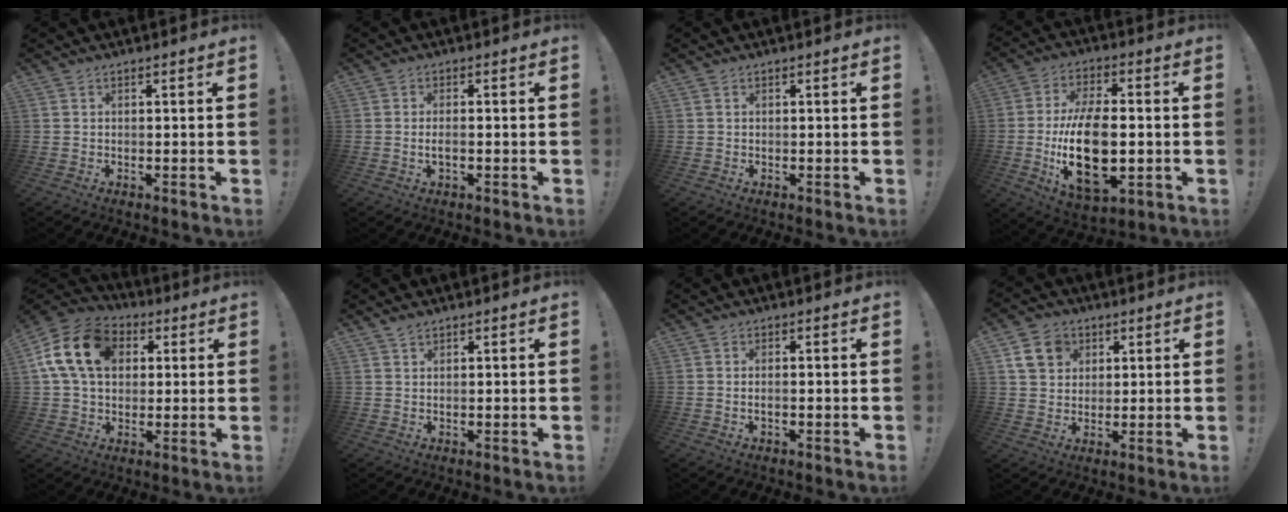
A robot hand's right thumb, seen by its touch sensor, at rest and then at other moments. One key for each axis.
{"total": 2.5, "fx": -0.7, "fy": 0.7, "fz": 2.3, "tx": -0.037, "ty": 0.002, "tz": -0.014}
{"total": 0.0}
{"total": 21.1, "fx": -2.8, "fy": 11.1, "fz": 17.7, "tx": -0.328, "ty": -0.005, "tz": -0.043}
{"total": 17.3, "fx": 4.9, "fy": 12.7, "fz": 10.7, "tx": -0.186, "ty": 0.005, "tz": 0.095}
{"total": 1.3, "fx": 1.0, "fy": 0.3, "fz": 0.8, "tx": -0.011, "ty": 0.000, "tz": 0.018}
{"total": 1.5, "fx": -0.6, "fy": 0.2, "fz": 1.3, "tx": -0.020, "ty": 0.000, "tz": -0.012}
{"total": 9.7, "fx": 4.3, "fy": 7.7, "fz": 3.9, "tx": -0.059, "ty": -0.011, "tz": 0.088}